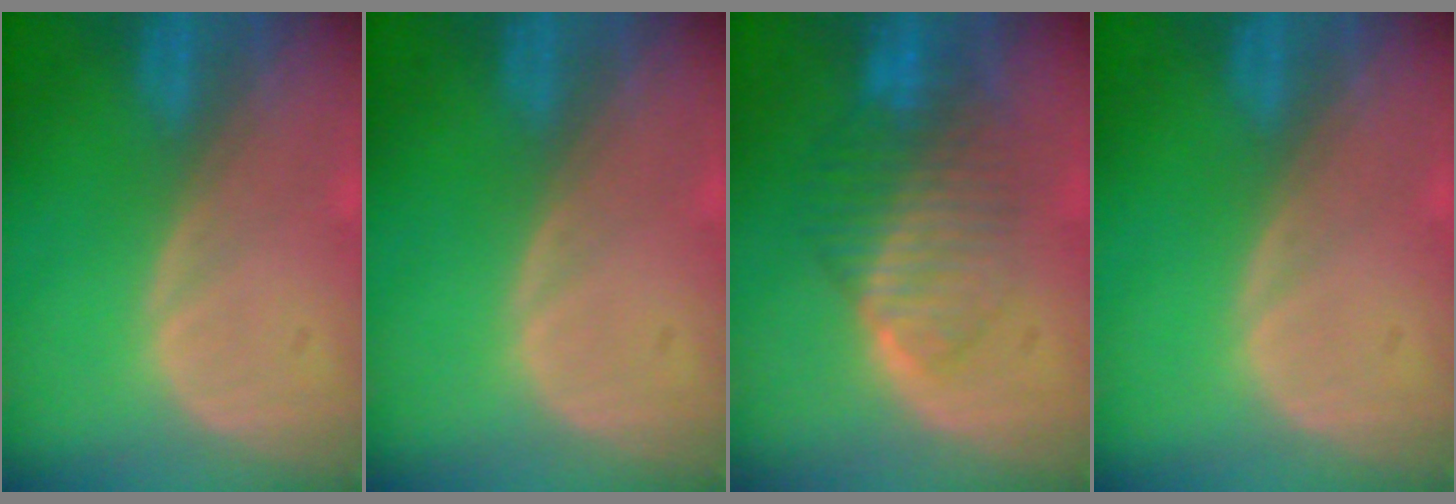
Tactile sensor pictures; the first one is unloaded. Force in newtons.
{"total": 0.0}
{"total": 8.3, "press": 7.1, "slide": 4.4}
{"total": 0.0}